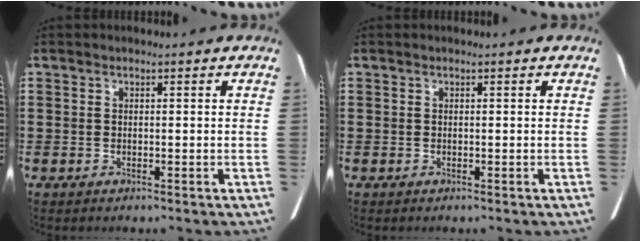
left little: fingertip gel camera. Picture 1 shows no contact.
{"total": 0.0}